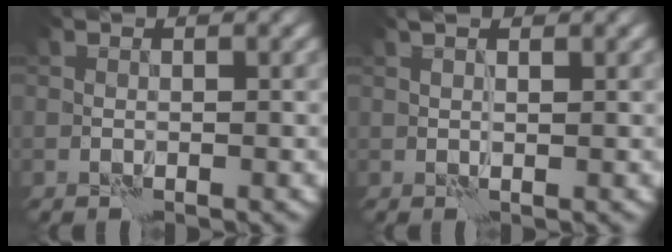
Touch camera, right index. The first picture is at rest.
{"total": 1.4, "force": [1.1, -0.1, 0.8], "torque": [-0.014, 0.001, 0.013]}